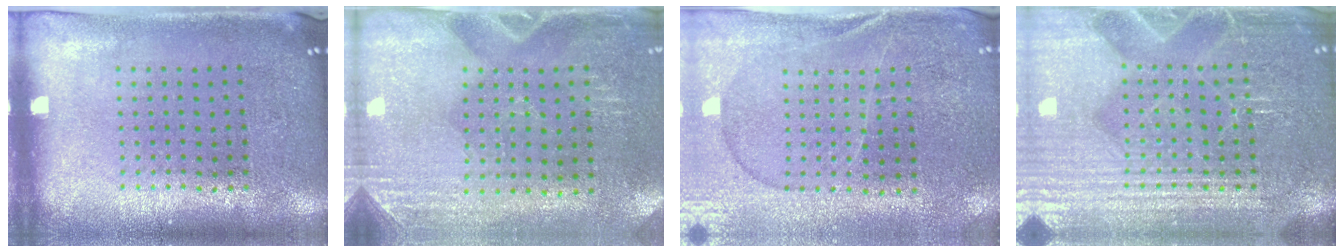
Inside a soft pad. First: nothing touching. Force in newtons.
{"total": 2.8, "press": 2.5, "slide": 1.3}
{"total": 1.1, "press": 1.1, "slide": 0.4}
{"total": 6.6, "press": 6.6, "slide": 1.0}